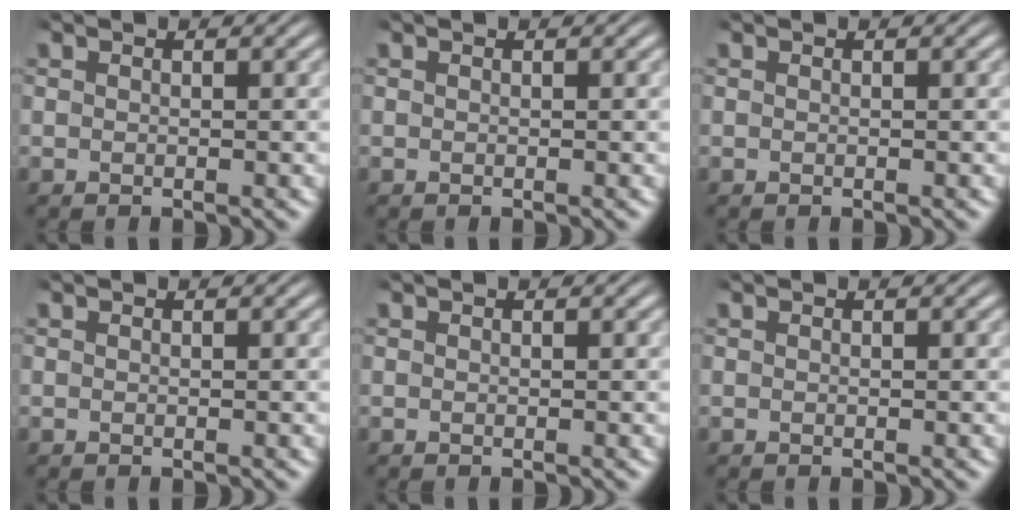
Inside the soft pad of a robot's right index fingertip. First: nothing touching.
{"total": 0.0}
{"total": 0.0}
{"total": 0.0}
{"total": 0.0}
{"total": 0.0}